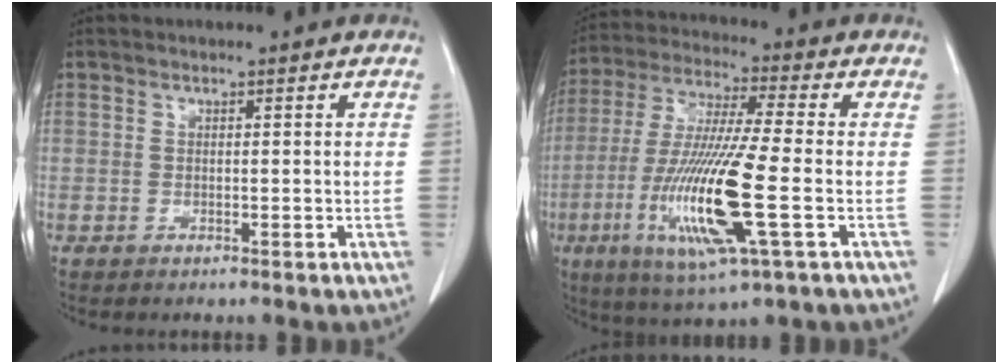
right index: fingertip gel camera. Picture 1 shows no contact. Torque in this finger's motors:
{"motor_torque": [2.14, 0.00, 1.05, 0.18]}